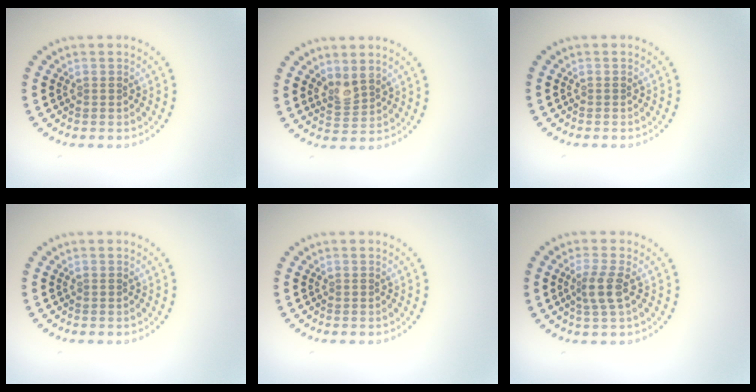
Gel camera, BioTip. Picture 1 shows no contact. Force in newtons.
{"total": 2.0, "press": 1.7, "slide": 1.1}
{"total": 0.0}
{"total": 0.0}
{"total": 0.0}
{"total": 2.3, "press": 2.0, "slide": 1.3}